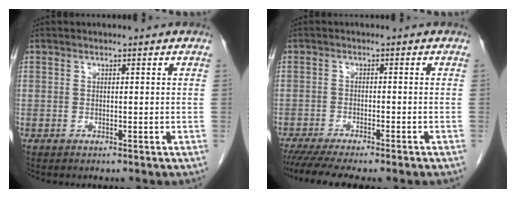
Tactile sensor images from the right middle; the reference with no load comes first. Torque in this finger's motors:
{"motor_torque": [0.89, -0.71, 0.18, 0.12]}